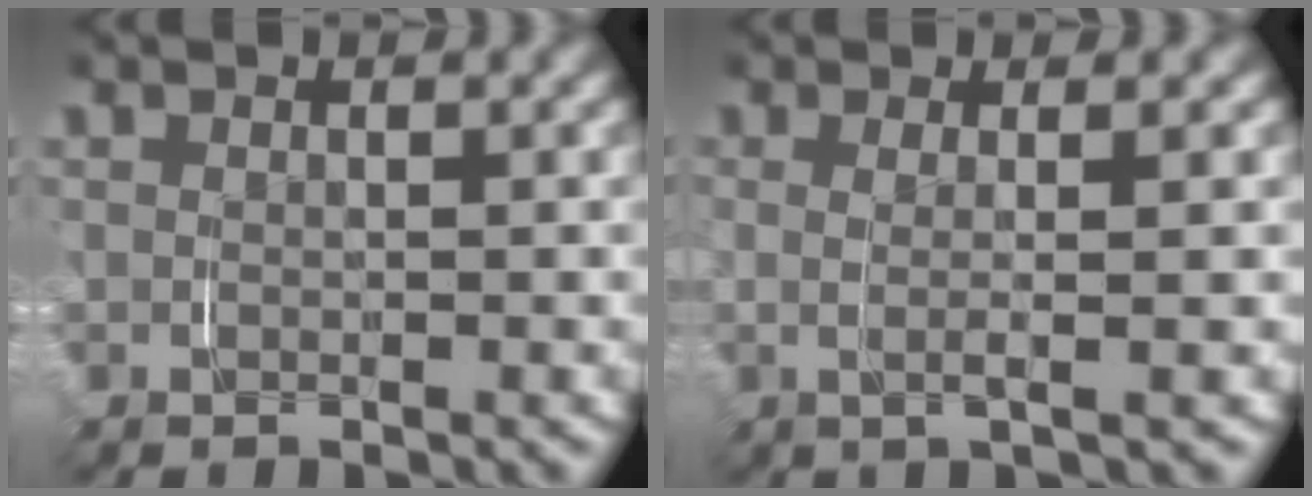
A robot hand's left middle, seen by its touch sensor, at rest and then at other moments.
{"total": 2.4, "force": [0.8, -2.3, 0.1], "torque": [0.016, 0.012, 0.012]}